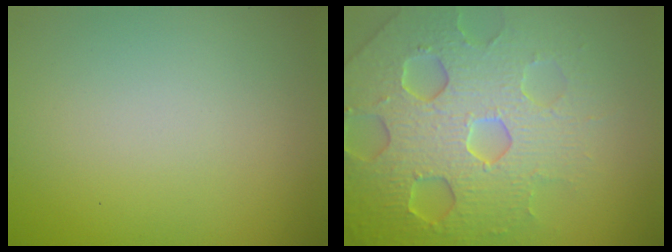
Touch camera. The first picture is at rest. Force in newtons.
{"total": 7.3, "press": 7.2, "slide": 1.6}